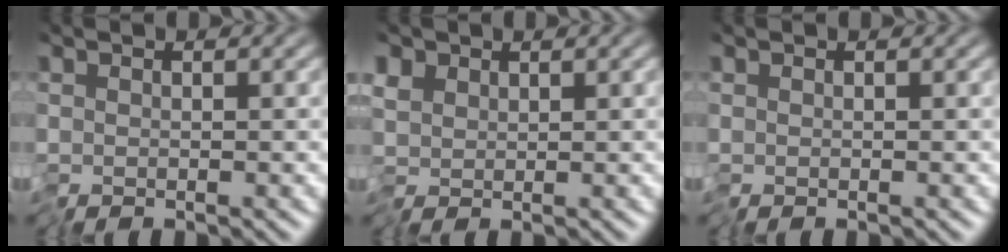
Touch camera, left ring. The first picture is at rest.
{"total": 1.0, "force": [0.1, 0.9, 0.4], "torque": [-0.004, 0.001, -0.002]}
{"total": 0.0}